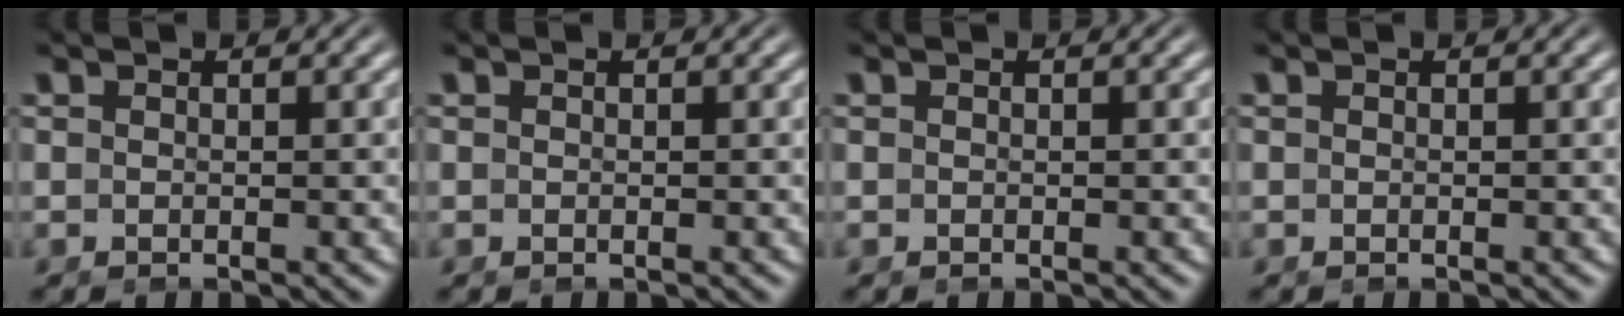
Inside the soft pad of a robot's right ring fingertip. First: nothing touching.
{"total": 0.0}
{"total": 0.0}
{"total": 0.0}